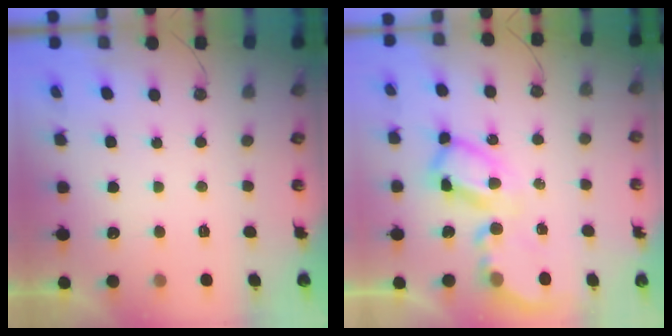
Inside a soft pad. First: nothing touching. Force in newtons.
{"total": 12.2, "press": 12.1, "slide": 1.1}